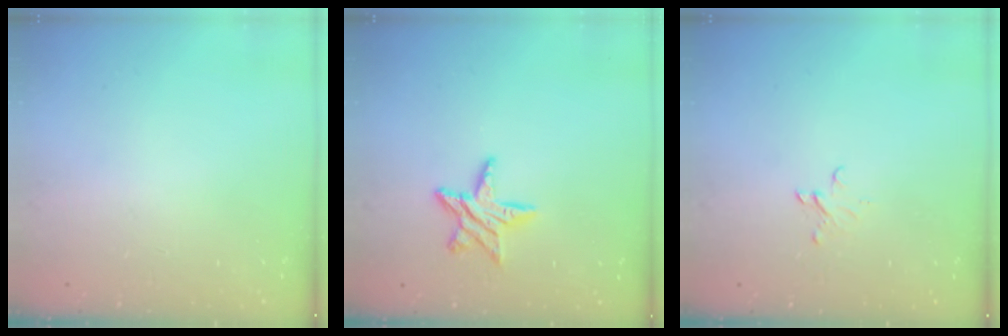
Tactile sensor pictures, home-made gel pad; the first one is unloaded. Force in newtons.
{"total": 9.4, "press": 9.3, "slide": 0.6}
{"total": 2.6, "press": 2.6, "slide": 0.2}